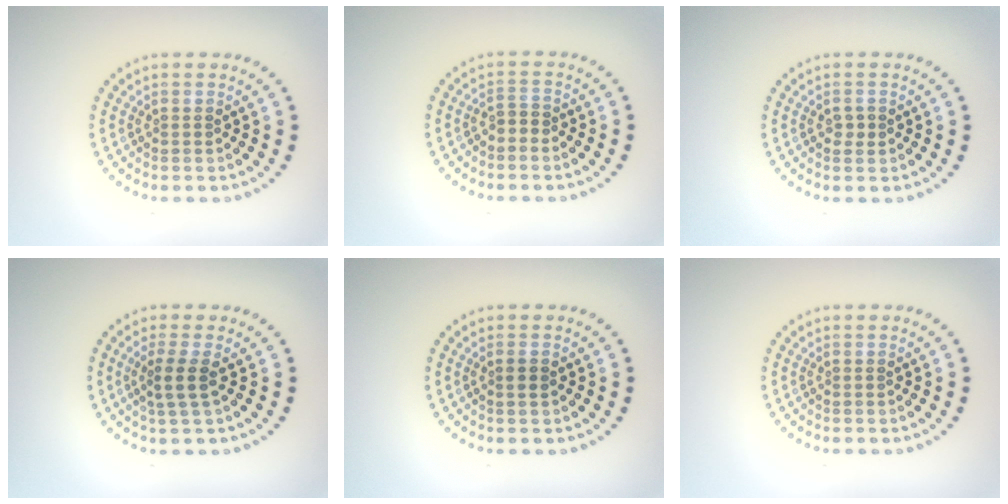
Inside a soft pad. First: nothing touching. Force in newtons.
{"total": 1.3, "press": 1.0, "slide": 0.9}
{"total": 1.0, "press": 1.0, "slide": 0.2}
{"total": 2.3, "press": 1.8, "slide": 1.3}
{"total": 0.8, "press": 0.8, "slide": 0.2}
{"total": 0.0}